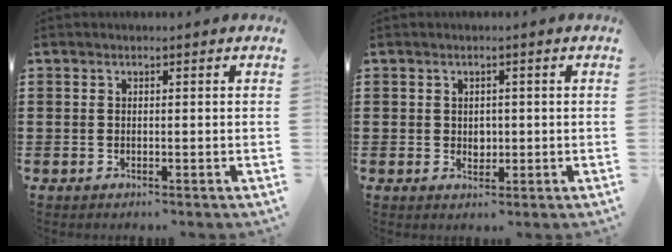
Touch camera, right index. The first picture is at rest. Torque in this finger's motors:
{"motor_torque": [-0.10, 0.14, 0.02, 0.01]}